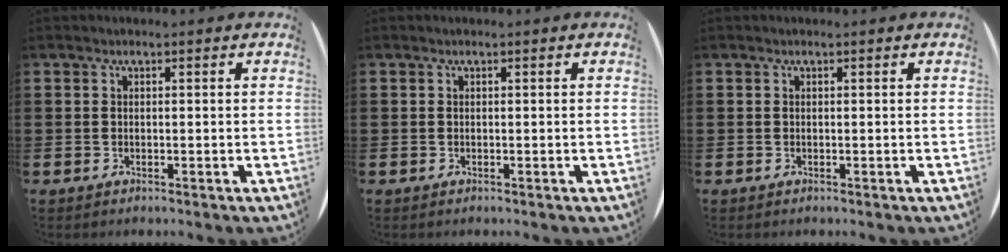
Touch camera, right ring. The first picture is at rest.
{"total": 0.0}
{"total": 0.0}